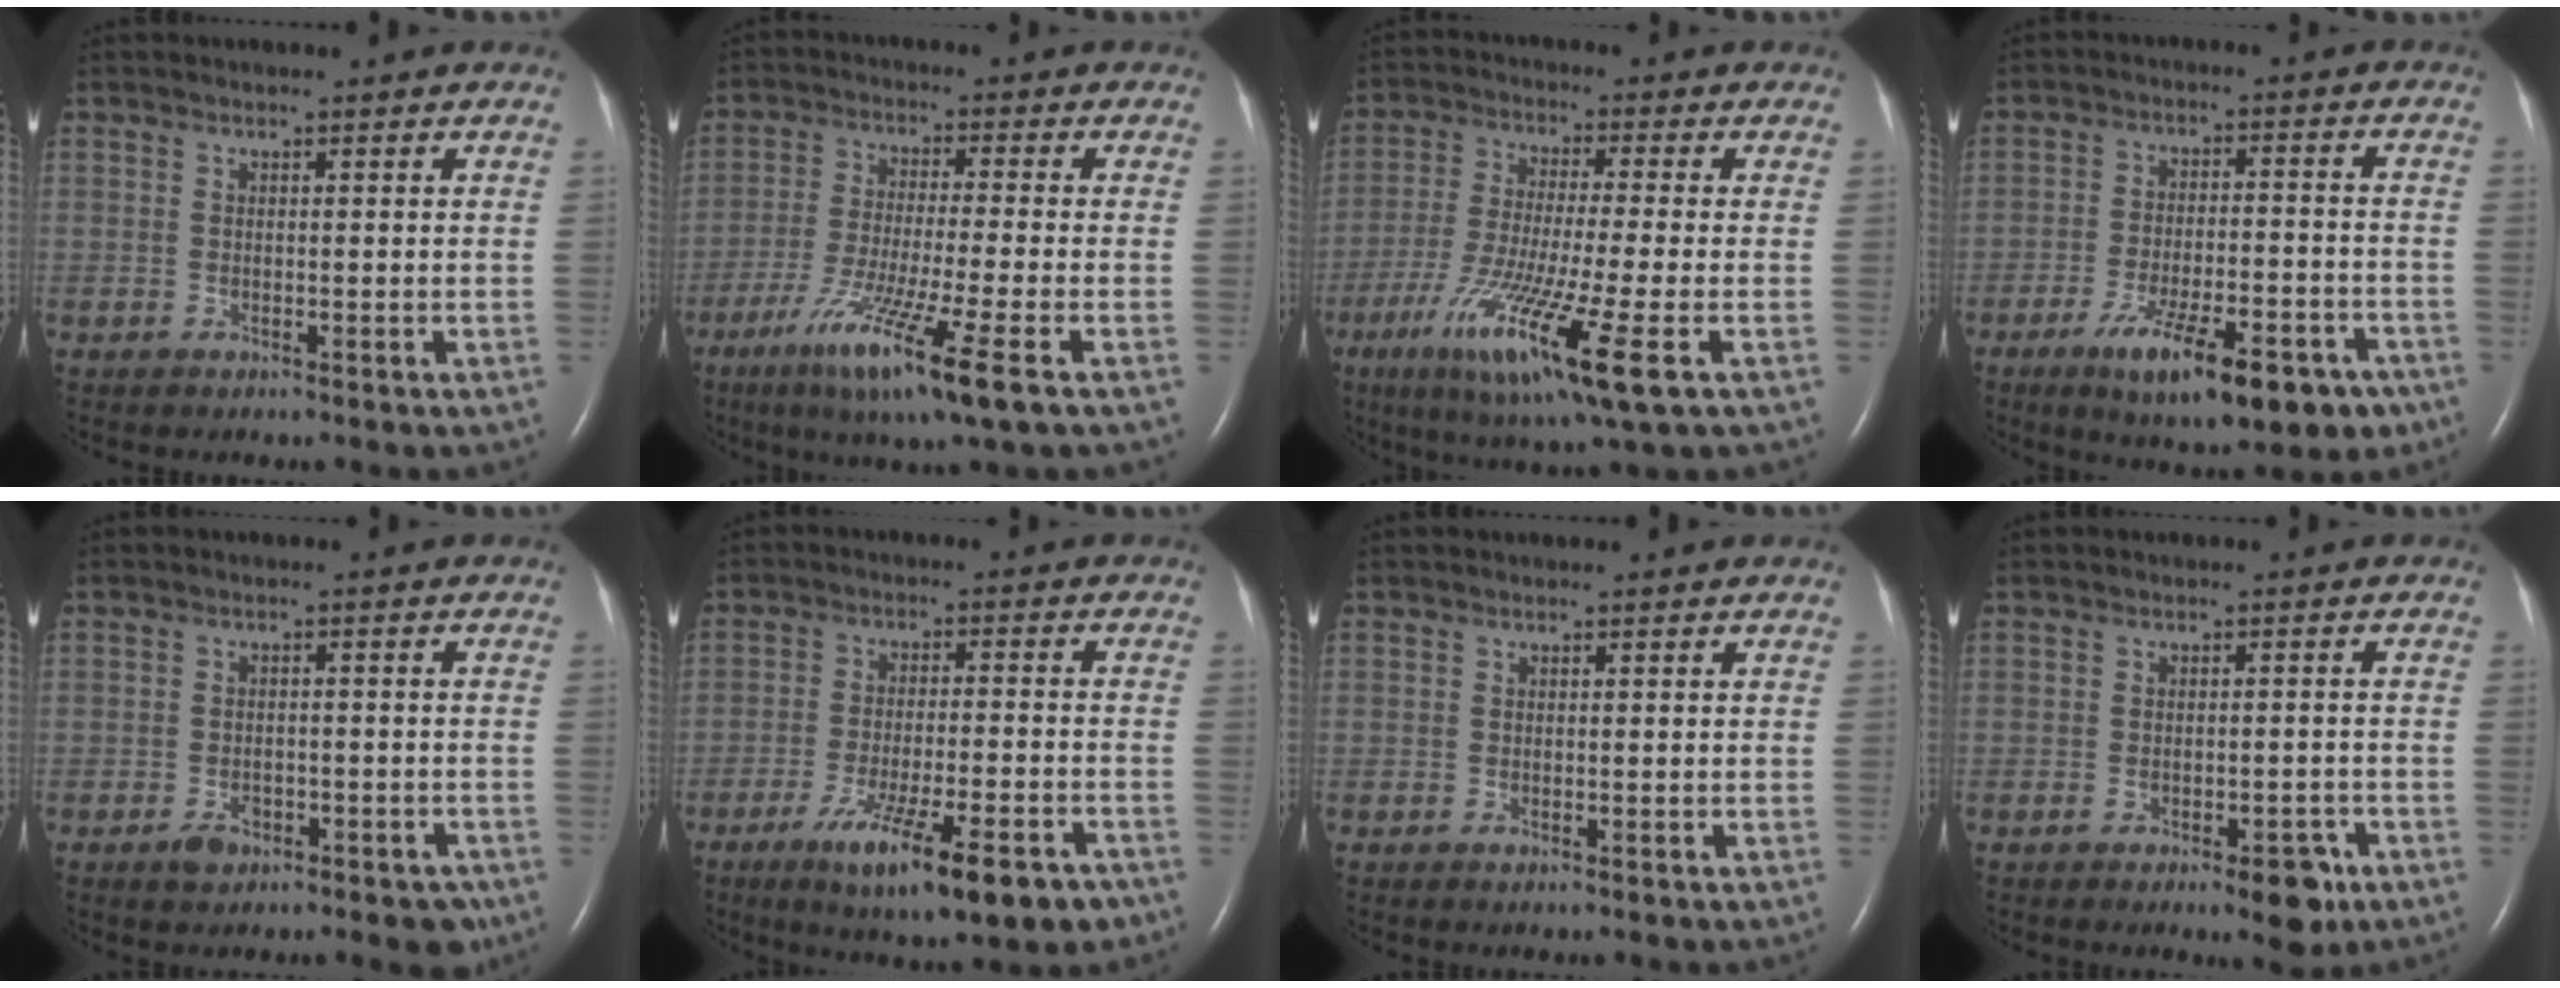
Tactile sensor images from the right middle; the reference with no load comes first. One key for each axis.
{"total": 12.4, "fx": -6.4, "fy": -0.5, "fz": 10.6, "tx": -0.207, "ty": -0.041, "tz": -0.111}
{"total": 14.9, "fx": -6.3, "fy": 0.3, "fz": 13.5, "tx": -0.259, "ty": -0.043, "tz": -0.109}
{"total": 14.5, "fx": -8.9, "fy": 4.4, "fz": 10.6, "tx": -0.132, "ty": -0.004, "tz": -0.129}
{"total": 5.2, "fx": -3.1, "fy": 2.9, "fz": 3.0, "tx": -0.032, "ty": 0.008, "tz": -0.037}
{"total": 14.2, "fx": -8.9, "fy": 2.8, "fz": 10.8, "tx": -0.138, "ty": -0.019, "tz": -0.134}
{"total": 0.0}
{"total": 4.9, "fx": -2.8, "fy": 1.9, "fz": 3.5, "tx": -0.036, "ty": 0.002, "tz": -0.030}